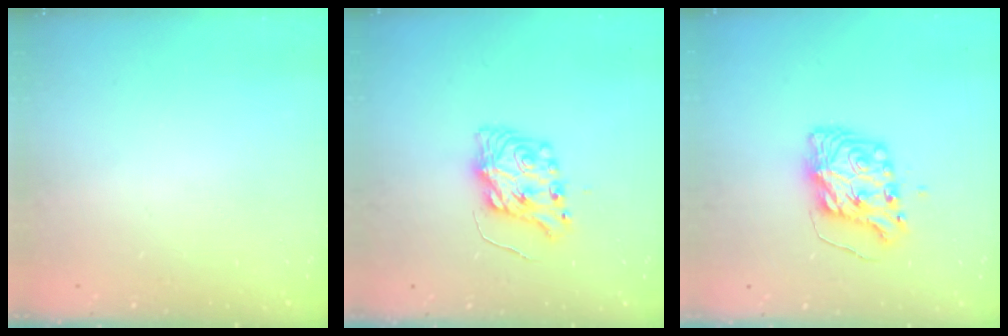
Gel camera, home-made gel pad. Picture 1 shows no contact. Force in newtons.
{"total": 8.1, "press": 8.0, "slide": 0.7}
{"total": 9.2, "press": 9.1, "slide": 1.3}